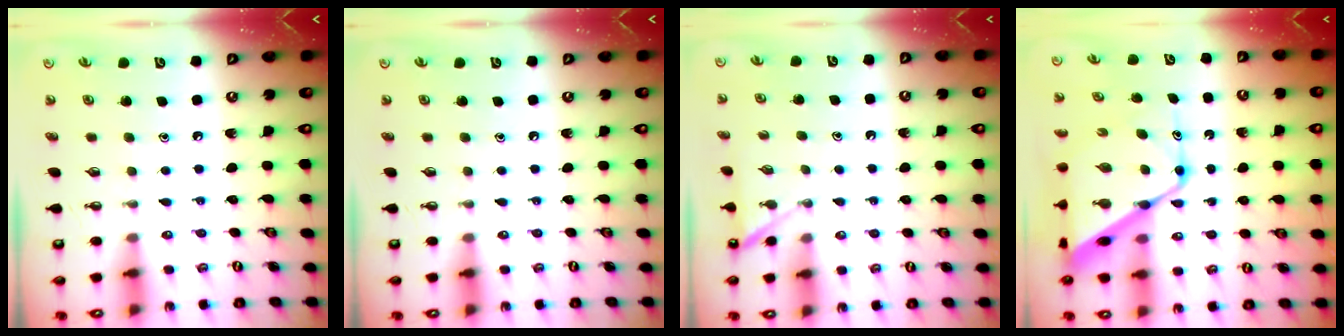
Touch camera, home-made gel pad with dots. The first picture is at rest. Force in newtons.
{"total": 0.0}
{"total": 4.0, "press": 4.0, "slide": 0.4}
{"total": 16.5, "press": 16.4, "slide": 1.4}